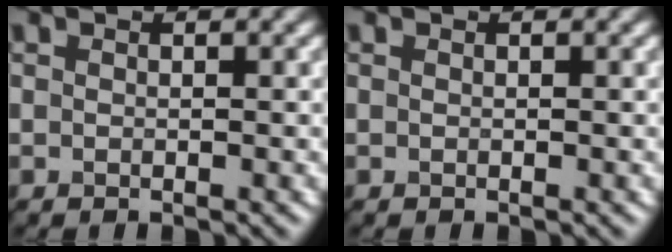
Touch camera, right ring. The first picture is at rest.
{"total": 0.0}